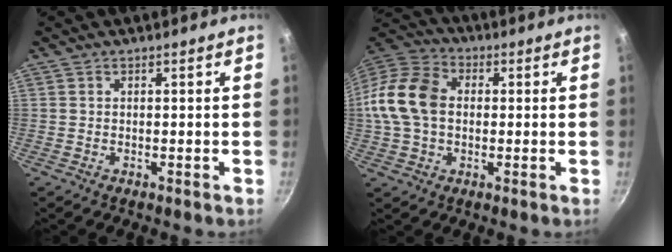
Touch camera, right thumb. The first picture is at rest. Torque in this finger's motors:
{"motor_torque": [-0.08, 1.21, 0.47, -0.44, 0.17]}